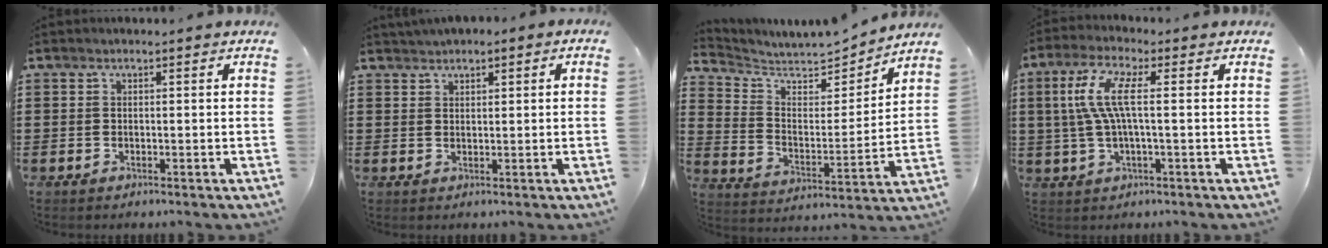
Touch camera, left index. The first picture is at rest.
{"total": 1.5, "force": [1.3, 0.6, 0.3], "torque": [-0.010, 0.005, 0.025]}
{"total": 5.6, "force": [5.3, 1.3, 1.0], "torque": [-0.050, -0.042, 0.089]}
{"total": 7.8, "force": [0.9, 1.6, 7.6], "torque": [-0.173, -0.007, 0.006]}